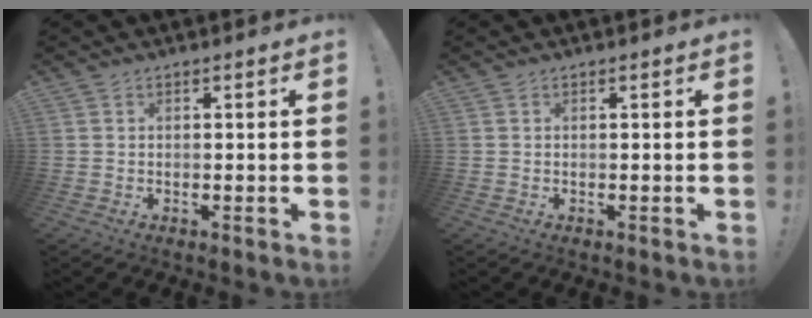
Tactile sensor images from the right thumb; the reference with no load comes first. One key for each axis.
{"total": 0.0}